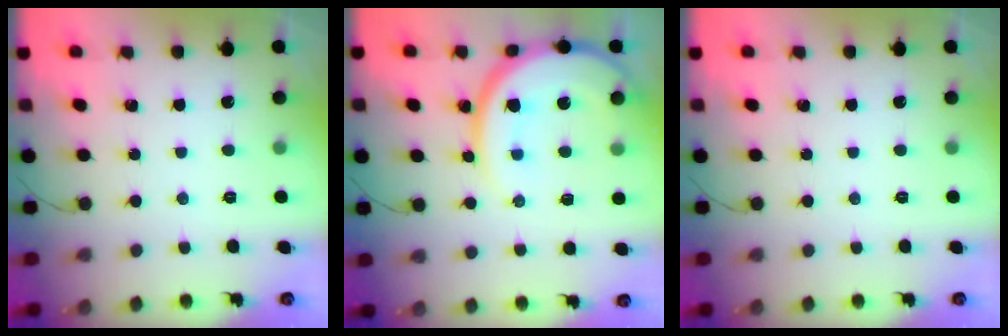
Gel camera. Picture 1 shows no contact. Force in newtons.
{"total": 15.3, "press": 15.2, "slide": 1.2}
{"total": 0.0}